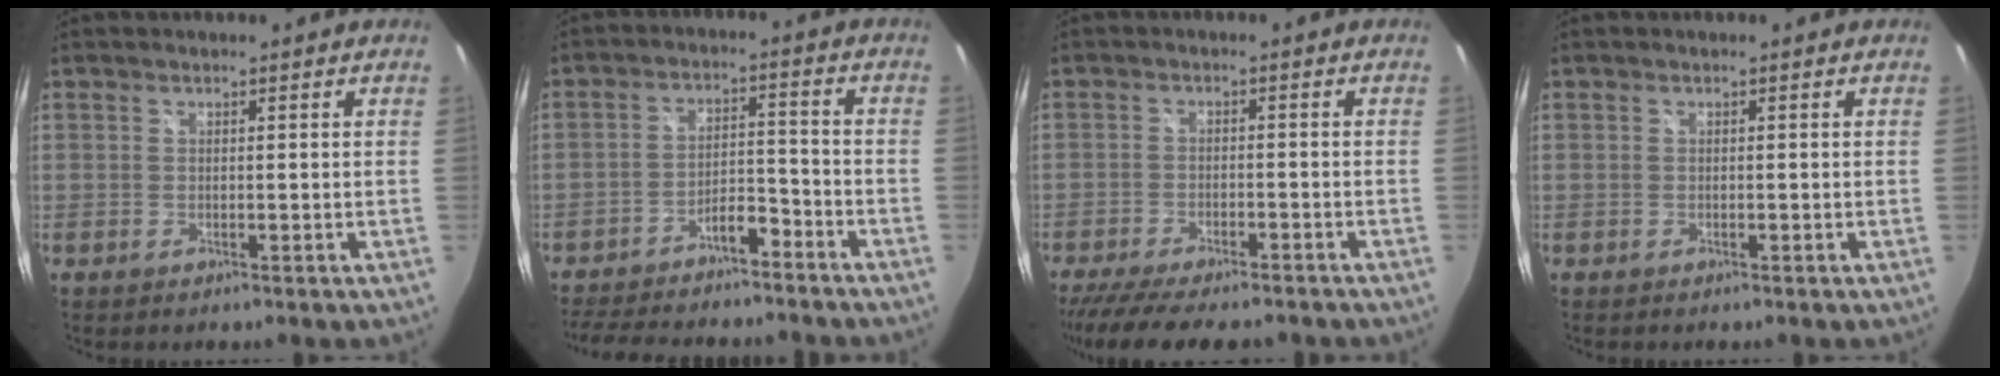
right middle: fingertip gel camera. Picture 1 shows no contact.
{"total": 12.7, "force": [-10.9, 3.4, 5.6], "torque": [-0.122, 0.026, -0.167]}
{"total": 14.3, "force": [-12.0, 3.2, 7.1], "torque": [-0.148, -0.035, -0.182]}
{"total": 0.0}